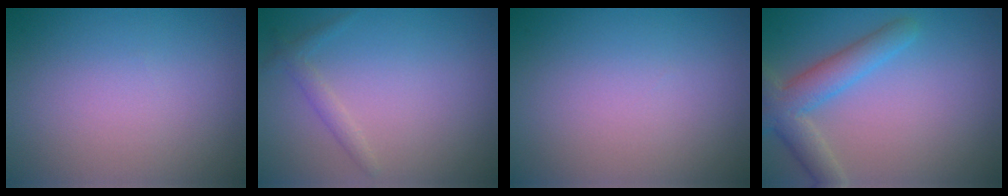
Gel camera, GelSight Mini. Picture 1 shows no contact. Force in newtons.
{"total": 1.3, "press": 1.3, "slide": 0.1}
{"total": 0.0}
{"total": 4.3, "press": 4.3, "slide": 0.2}